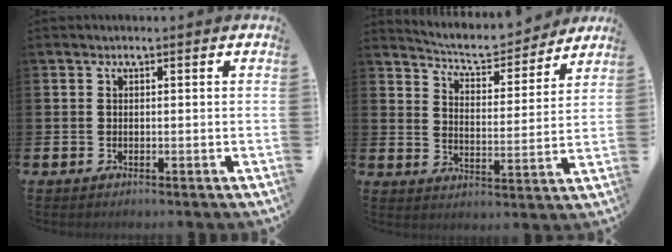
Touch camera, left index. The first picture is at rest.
{"total": 6.2, "force": [5.9, 1.1, 1.2], "torque": [-0.048, -0.047, 0.100]}